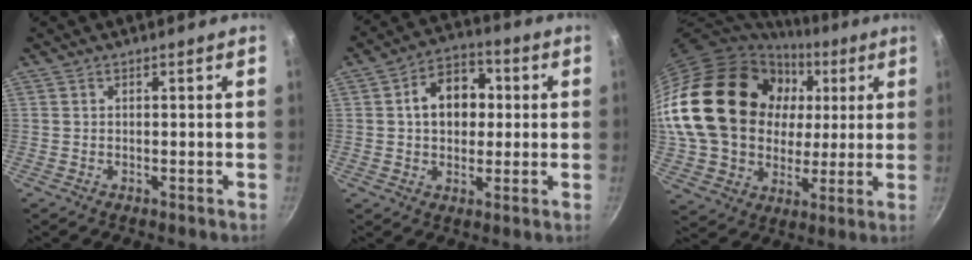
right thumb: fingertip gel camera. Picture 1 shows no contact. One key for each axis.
{"total": 10.9, "fx": 1.4, "fy": 8.0, "fz": 7.2, "tx": -0.070, "ty": 0.017, "tz": 0.009}
{"total": 27.8, "fx": 5.1, "fy": 21.8, "fz": 16.5, "tx": -0.285, "ty": 0.021, "tz": 0.106}